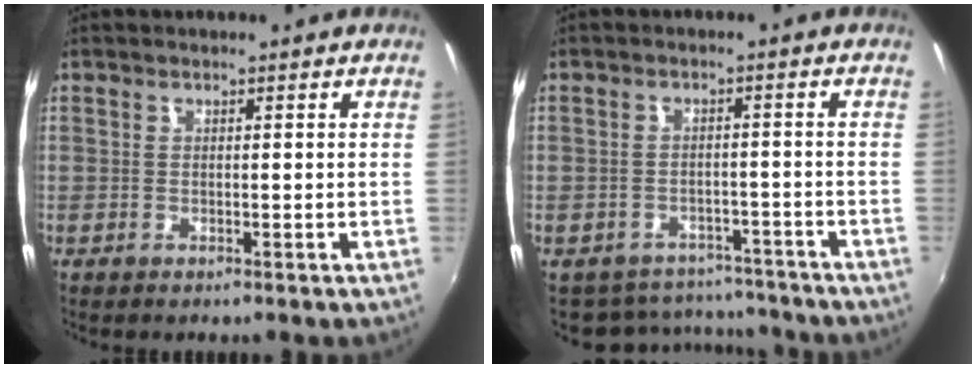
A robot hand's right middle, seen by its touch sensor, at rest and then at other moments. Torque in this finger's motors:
{"motor_torque": [-0.71, -0.86, -0.58, -0.10]}